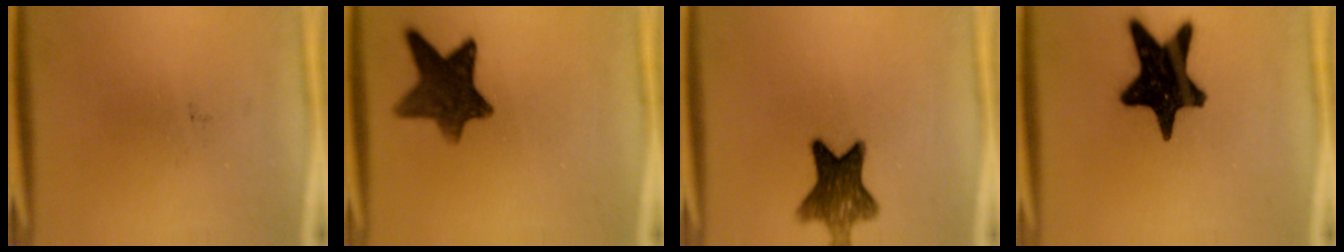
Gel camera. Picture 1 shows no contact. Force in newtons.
{"total": 10.8}
{"total": 9.2}
{"total": 19.1}